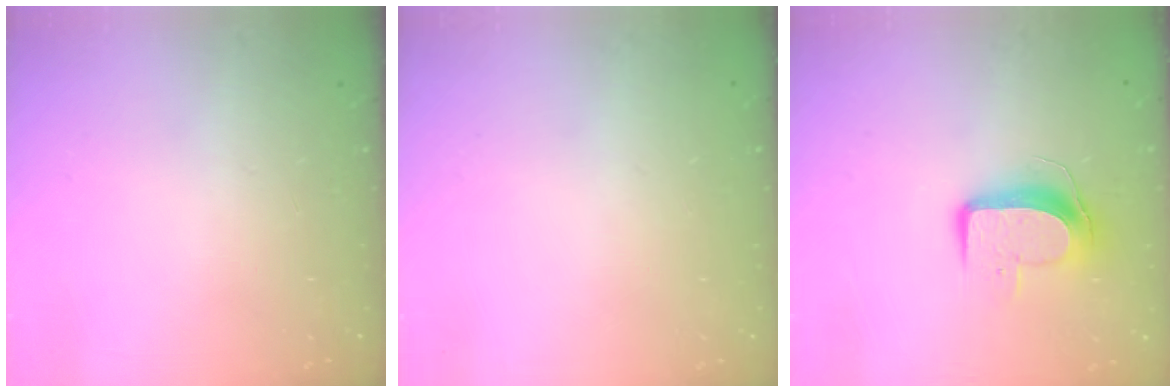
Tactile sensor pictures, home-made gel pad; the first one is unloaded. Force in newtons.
{"total": 0.0}
{"total": 9.2, "press": 9.2, "slide": 0.7}